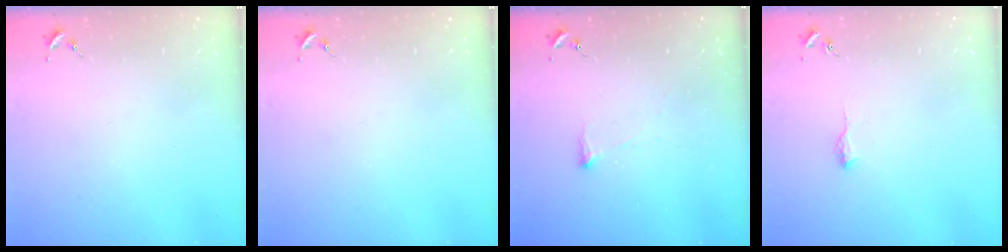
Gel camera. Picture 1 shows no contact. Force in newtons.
{"total": 0.0}
{"total": 4.5, "press": 4.4, "slide": 0.7}
{"total": 7.3, "press": 7.3, "slide": 0.6}